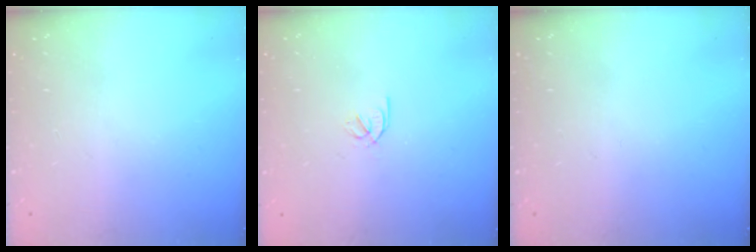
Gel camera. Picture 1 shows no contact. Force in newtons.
{"total": 1.9, "press": 1.9, "slide": 0.3}
{"total": 0.0}